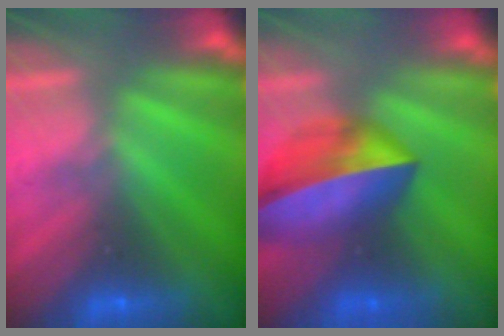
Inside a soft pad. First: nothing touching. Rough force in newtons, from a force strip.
{"total": 6.0}